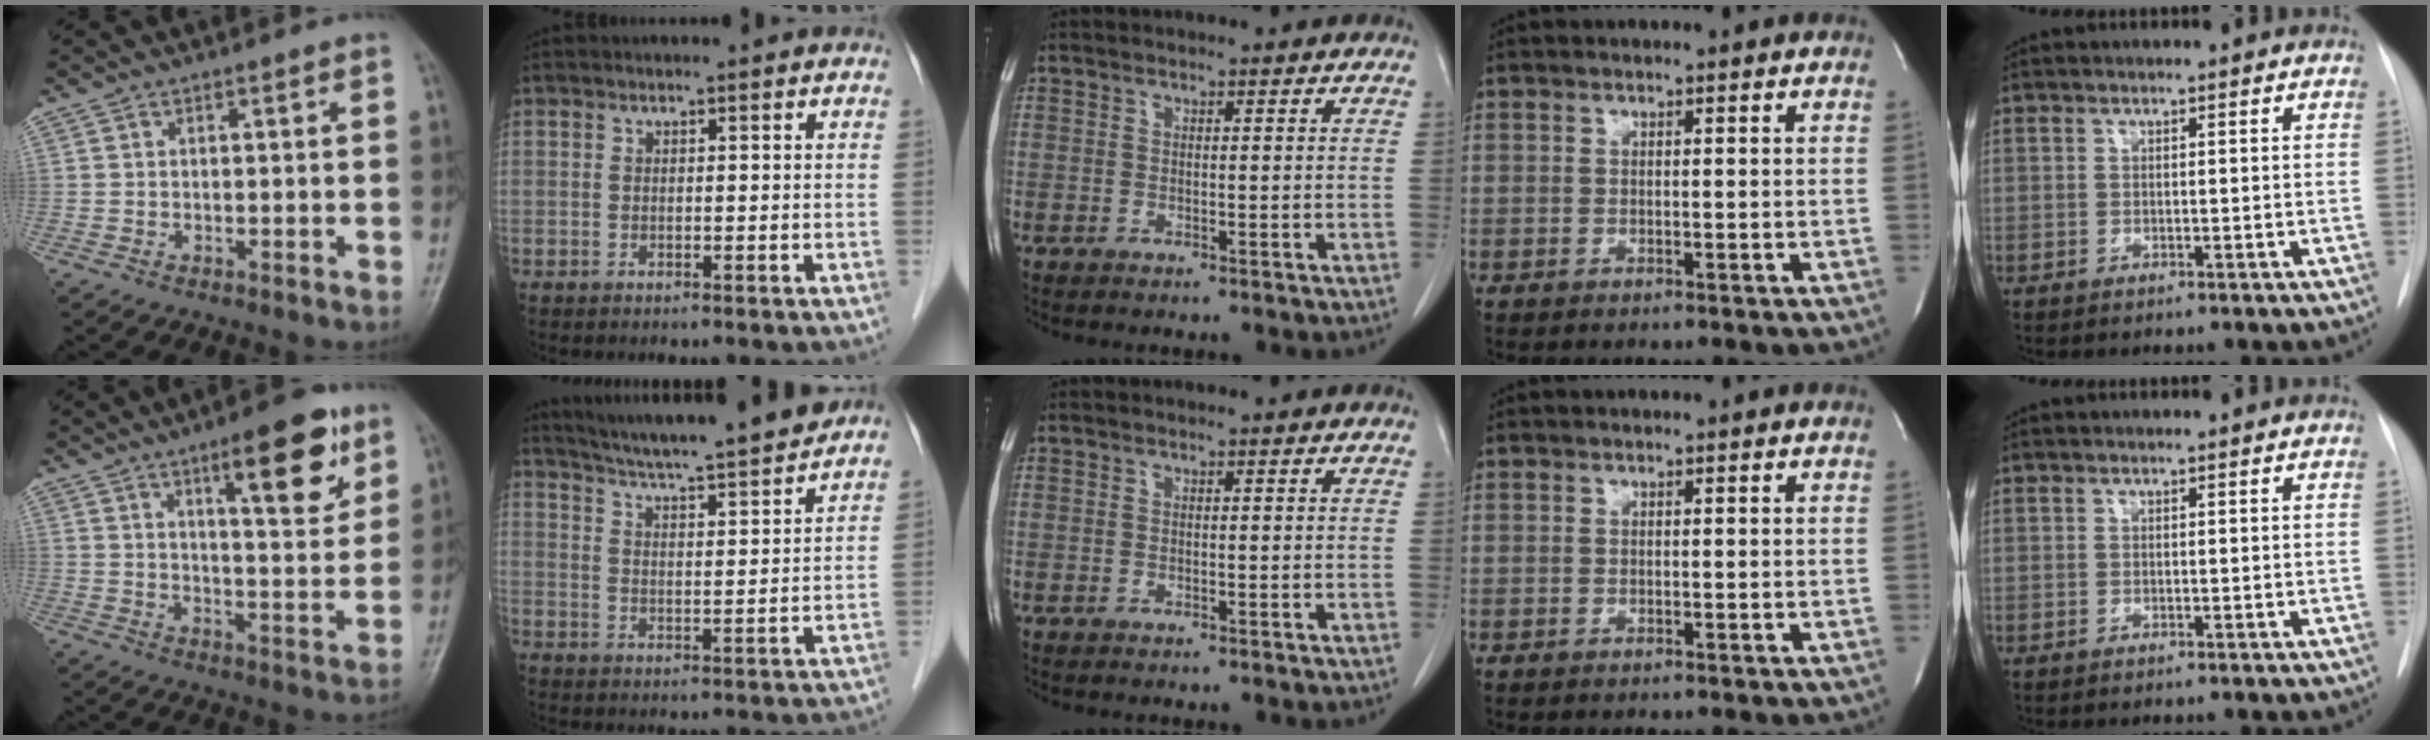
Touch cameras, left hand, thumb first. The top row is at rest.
{"thumb": {"total": 13.0, "force": [6.9, 3.8, 10.3], "torque": [-0.124, -0.037, 0.099]}, "index": {"total": 14.7, "force": [13.4, -0.1, 5.9], "torque": [-0.103, 0.004, 0.196]}}